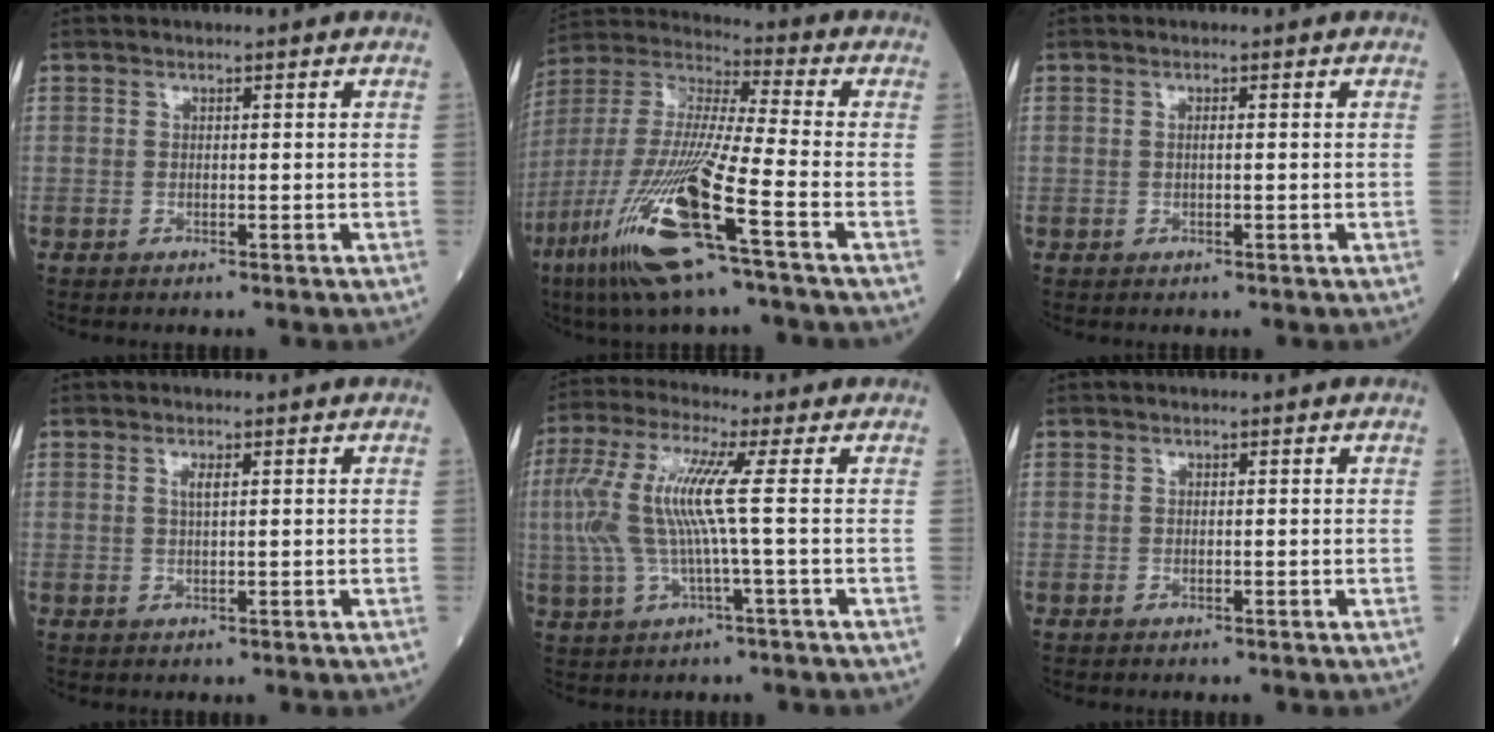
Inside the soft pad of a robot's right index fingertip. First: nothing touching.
{"total": 18.7, "force": [-8.6, 0.2, 16.6], "torque": [-0.379, -0.045, -0.173]}
{"total": 0.7, "force": [0.1, 0.1, 0.7], "torque": [-0.016, 0.000, -0.001]}
{"total": 1.2, "force": [0.5, 0.1, 1.1], "torque": [-0.027, -0.001, 0.008]}
{"total": 10.0, "force": [0.6, -0.2, 10.0], "torque": [-0.226, 0.013, 0.006]}
{"total": 0.0}